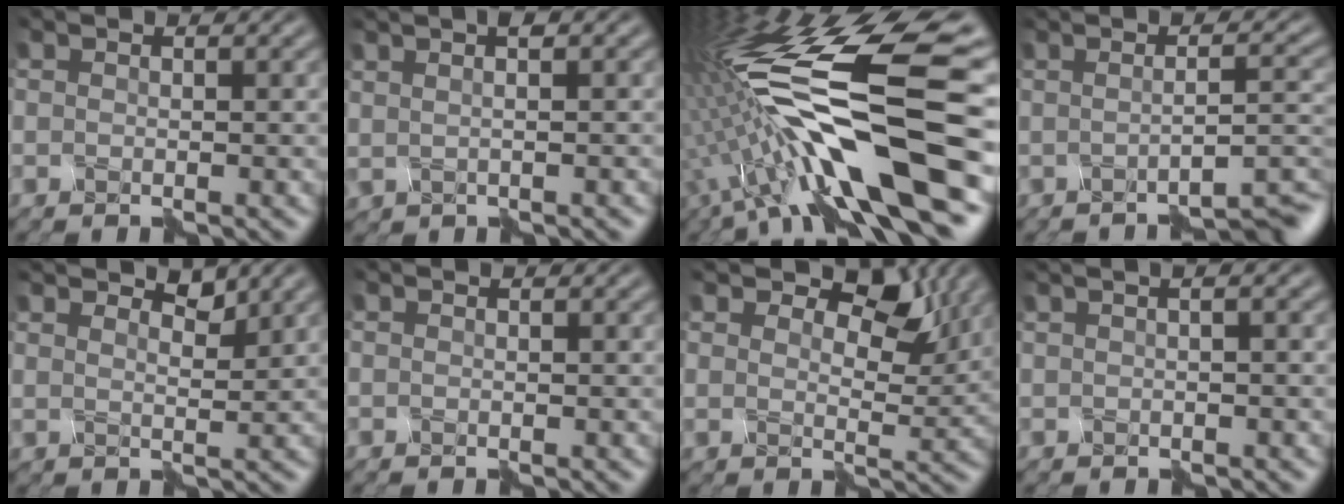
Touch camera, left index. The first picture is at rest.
{"total": 1.0, "force": [0.5, -0.8, 0.5], "torque": [-0.012, 0.000, 0.018]}
{"total": 15.2, "force": [-3.7, 2.6, 14.5], "torque": [-0.266, 0.026, -0.054]}
{"total": 4.2, "force": [-2.6, -0.5, 3.3], "torque": [-0.032, 0.001, -0.037]}
{"total": 1.6, "force": [1.5, -0.5, 0.1], "torque": [-0.008, -0.002, 0.028]}
{"total": 0.0}
{"total": 7.2, "force": [4.8, 3.2, 4.3], "torque": [-0.074, 0.009, 0.065]}
{"total": 1.0, "force": [-0.1, -0.9, 0.2], "torque": [-0.002, 0.006, 0.007]}